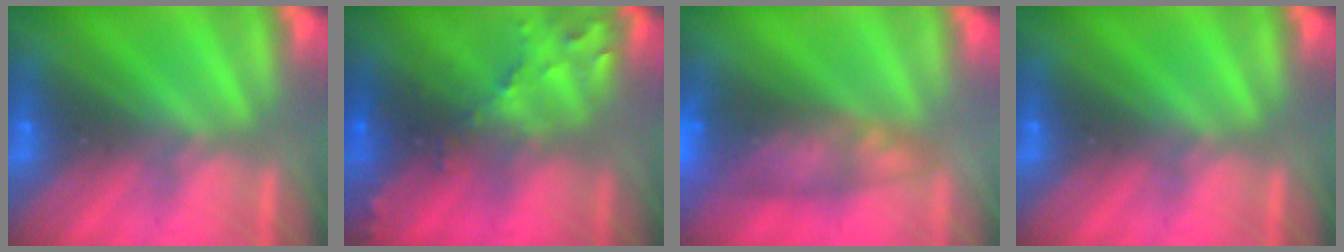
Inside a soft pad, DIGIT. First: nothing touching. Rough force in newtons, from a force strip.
{"total": 9.5}
{"total": 6.9}
{"total": 0.0}